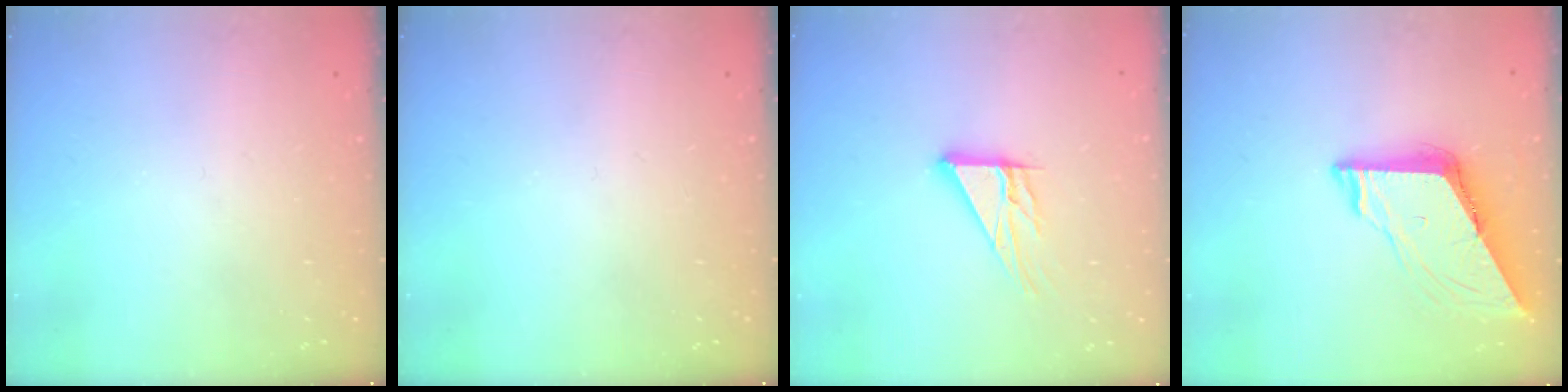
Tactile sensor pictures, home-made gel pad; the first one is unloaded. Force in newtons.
{"total": 0.0}
{"total": 10.6, "press": 10.6, "slide": 0.8}
{"total": 8.2, "press": 8.1, "slide": 0.9}